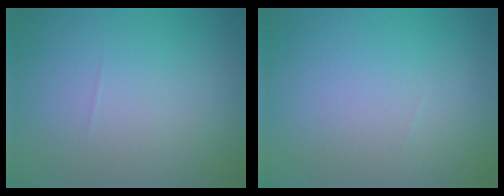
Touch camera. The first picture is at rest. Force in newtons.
{"total": 0.0}